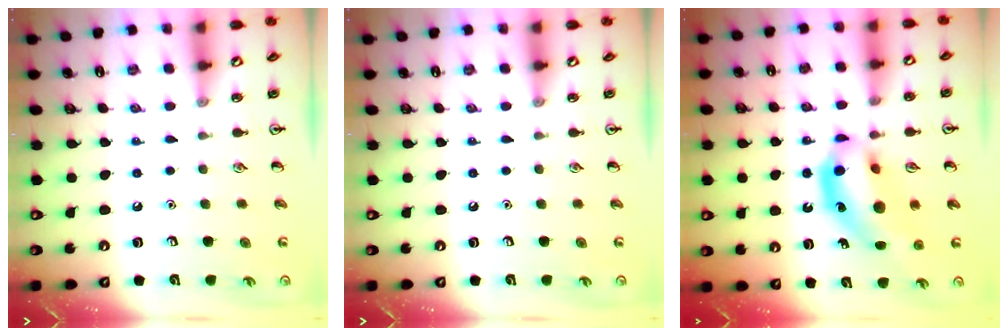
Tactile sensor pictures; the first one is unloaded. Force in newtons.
{"total": 0.0}
{"total": 14.2, "press": 13.5, "slide": 4.2}